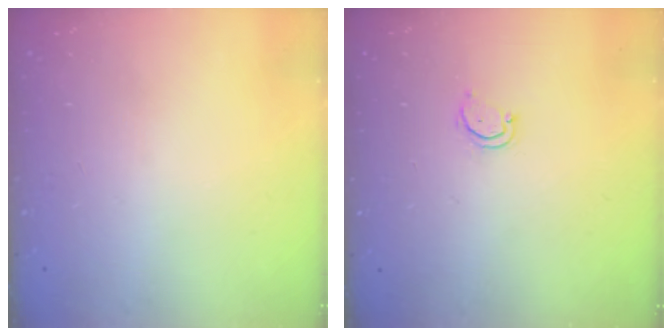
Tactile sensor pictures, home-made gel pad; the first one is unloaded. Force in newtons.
{"total": 2.7, "press": 2.7, "slide": 0.3}